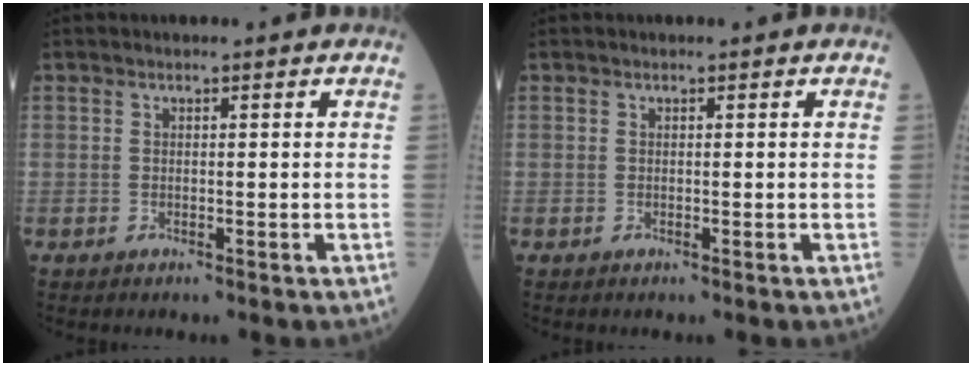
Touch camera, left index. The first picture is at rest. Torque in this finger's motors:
{"motor_torque": [-0.07, 0.07, -0.02, 0.00]}